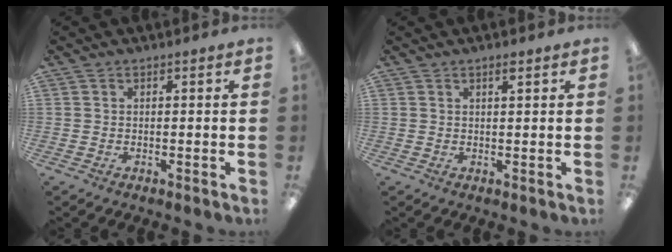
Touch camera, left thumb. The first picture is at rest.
{"total": 1.7, "force": [1.2, 0.2, 1.1], "torque": [-0.017, -0.003, 0.019]}